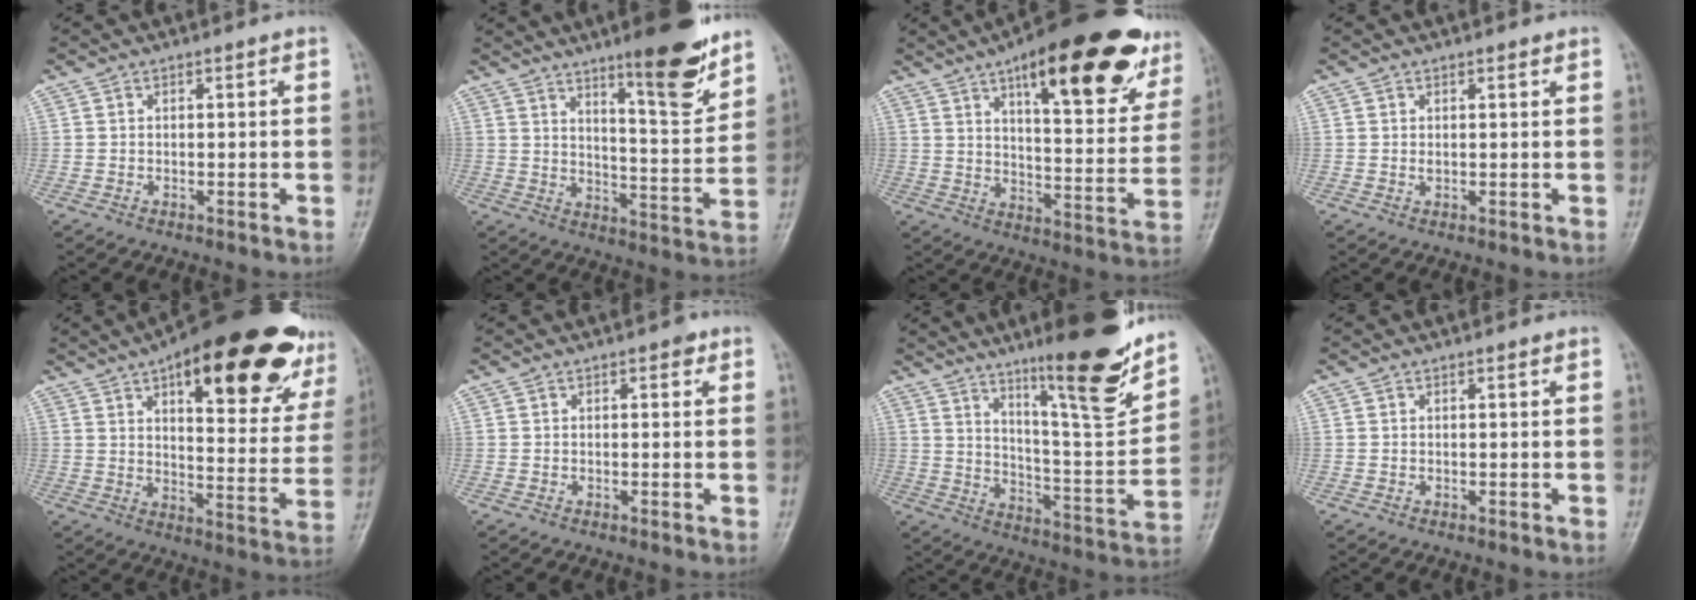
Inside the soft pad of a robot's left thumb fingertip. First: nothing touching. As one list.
[{"total": 13.6, "force": [9.5, 2.5, 9.4], "torque": [-0.111, -0.072, 0.146]}, {"total": 27.5, "force": [15.6, 9.3, 20.7], "torque": [-0.250, -0.037, 0.222]}, {"total": 1.2, "force": [0.7, 0.6, 0.8], "torque": [-0.009, -0.003, 0.010]}, {"total": 29.5, "force": [16.5, 10.6, 21.9], "torque": [-0.269, -0.034, 0.227]}, {"total": 1.2, "force": [0.6, 0.8, 0.8], "torque": [0.000, 0.001, 0.003]}, {"total": 18.7, "force": [13.0, 2.8, 13.1], "torque": [-0.168, -0.083, 0.212]}, {"total": 0.0}]